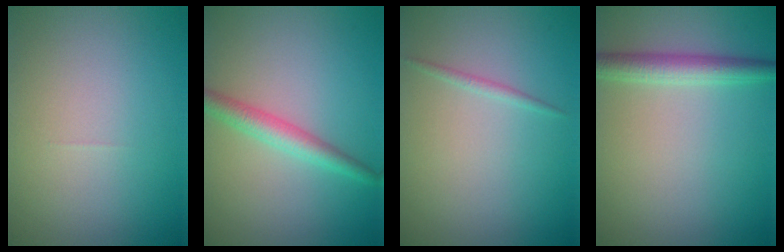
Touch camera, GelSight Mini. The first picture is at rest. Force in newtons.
{"total": 2.7, "press": 2.7, "slide": 0.1}
{"total": 0.7, "press": 0.7, "slide": 0.0}
{"total": 2.8, "press": 2.8, "slide": 0.1}